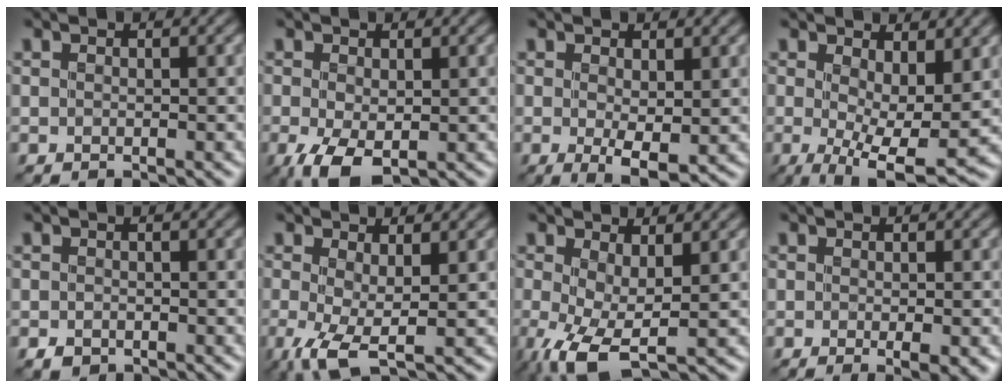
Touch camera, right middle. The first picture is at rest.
{"total": 3.9, "force": [-1.2, 2.0, 3.1], "torque": [-0.080, -0.014, -0.018]}
{"total": 2.9, "force": [0.2, 0.9, 2.8], "torque": [-0.049, -0.010, 0.006]}
{"total": 7.7, "force": [0.3, 2.6, 7.3], "torque": [-0.115, -0.019, 0.007]}
{"total": 1.0, "force": [-0.6, 0.8, 0.3], "torque": [-0.006, -0.007, -0.011]}
{"total": 4.0, "force": [-0.7, 1.1, 3.8], "torque": [-0.083, -0.010, -0.015]}
{"total": 5.1, "force": [-0.8, 1.8, 4.6], "torque": [-0.103, -0.008, -0.017]}
{"total": 2.0, "force": [-0.5, 0.2, 1.9], "torque": [-0.026, -0.004, -0.007]}